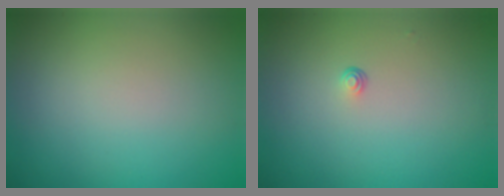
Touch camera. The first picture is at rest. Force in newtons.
{"total": 0.6, "press": 0.3, "slide": 0.5}